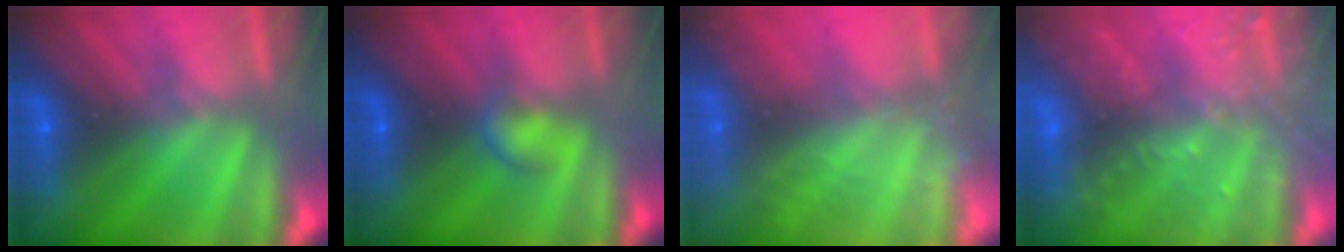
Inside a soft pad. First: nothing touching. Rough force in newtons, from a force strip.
{"total": 2.2}
{"total": 2.2}
{"total": 8.5}